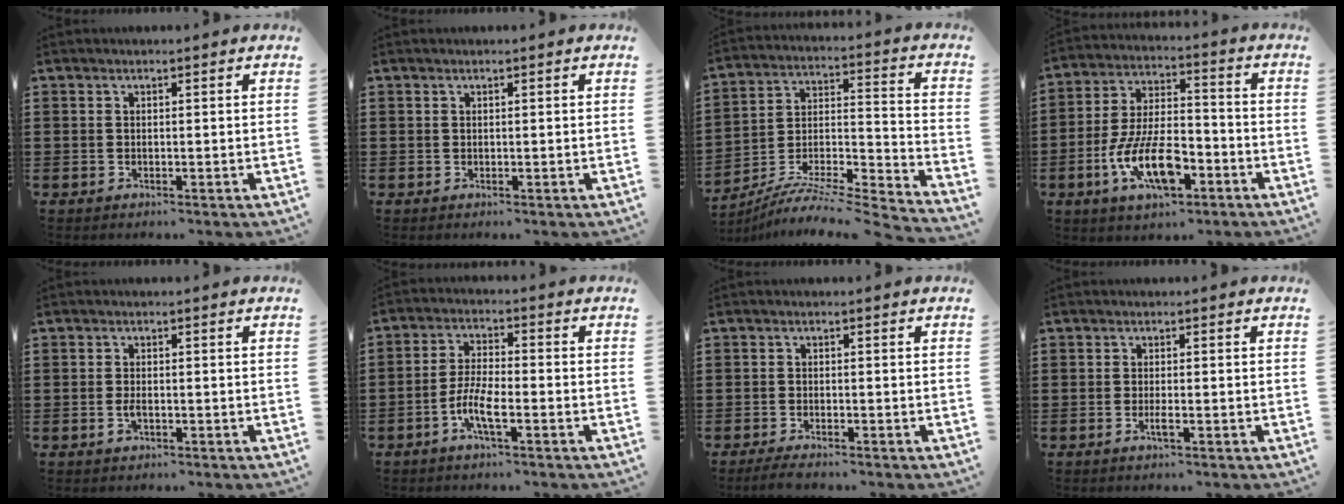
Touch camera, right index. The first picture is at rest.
{"total": 0.0}
{"total": 8.0, "force": [-7.3, 0.1, 3.1], "torque": [-0.052, -0.002, -0.151]}
{"total": 11.9, "force": [-5.1, 5.0, 9.6], "torque": [-0.206, 0.002, -0.092]}
{"total": 2.0, "force": [-0.8, 0.8, 1.6], "torque": [-0.039, -0.004, -0.017]}
{"total": 6.0, "force": [-2.8, 1.5, 5.0], "torque": [-0.124, -0.012, -0.060]}
{"total": 1.9, "force": [-1.8, 0.1, 0.7], "torque": [-0.012, 0.000, -0.034]}
{"total": 1.6, "force": [-0.7, 0.2, 1.5], "torque": [-0.034, -0.004, -0.014]}